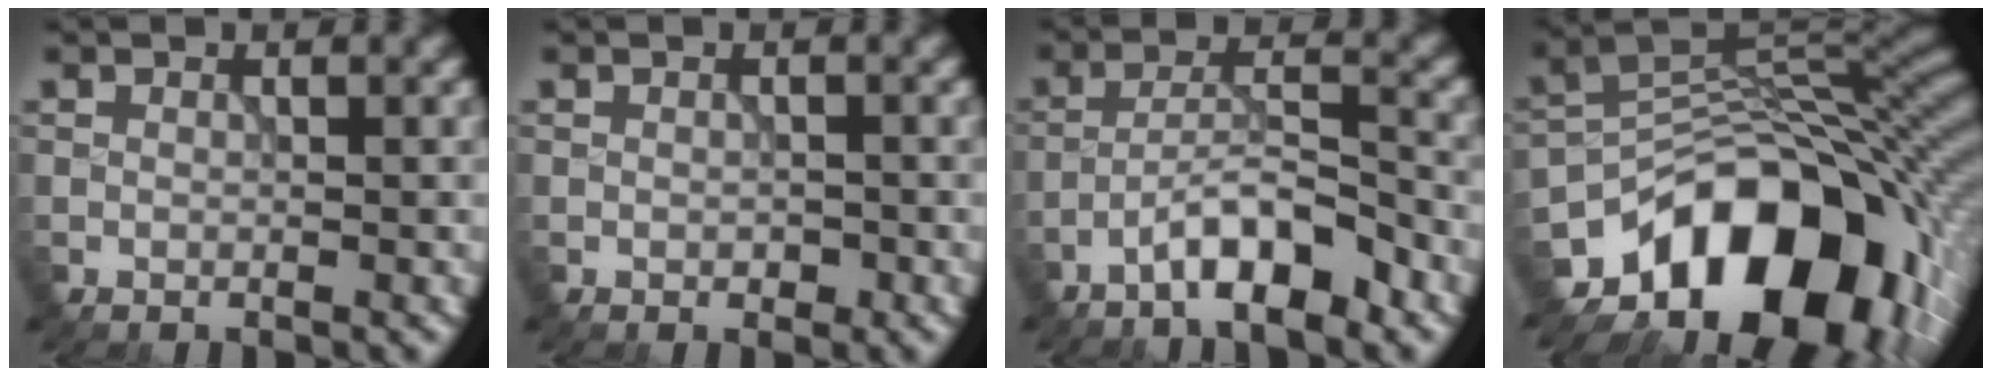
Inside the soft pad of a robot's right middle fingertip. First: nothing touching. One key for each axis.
{"total": 0.7, "fx": -0.2, "fy": 0.5, "fz": 0.5, "tx": -0.007, "ty": -0.002, "tz": -0.002}
{"total": 5.1, "fx": -3.4, "fy": 1.0, "fz": 3.6, "tx": -0.060, "ty": 0.014, "tz": -0.065}
{"total": 15.0, "fx": -7.7, "fy": 9.2, "fz": 9.1, "tx": -0.128, "ty": -0.003, "tz": -0.125}